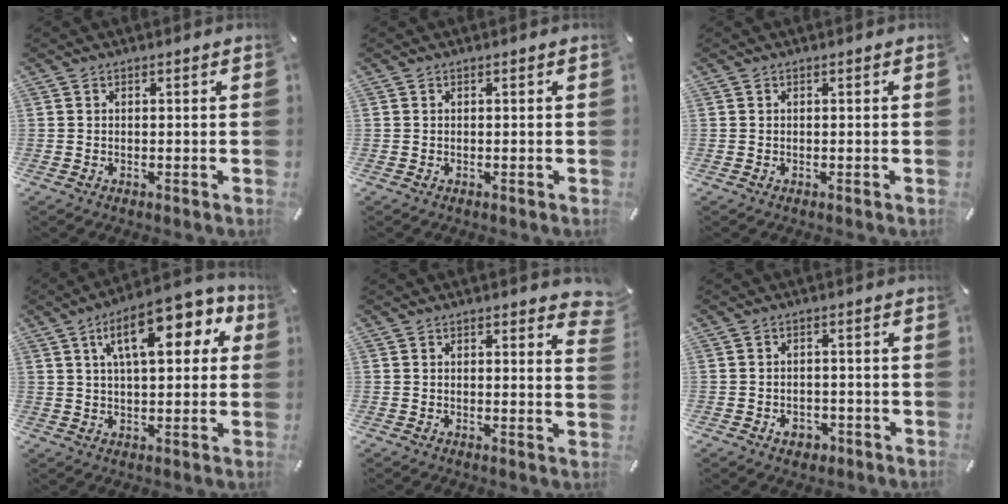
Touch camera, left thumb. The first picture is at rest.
{"total": 0.0}
{"total": 0.0}
{"total": 15.5, "force": [6.7, 6.9, 12.1], "torque": [-0.186, -0.009, 0.107]}
{"total": 2.6, "force": [1.7, 1.1, 1.6], "torque": [-0.012, -0.007, 0.026]}
{"total": 3.5, "force": [-1.6, 2.7, 1.6], "torque": [-0.018, 0.004, -0.031]}